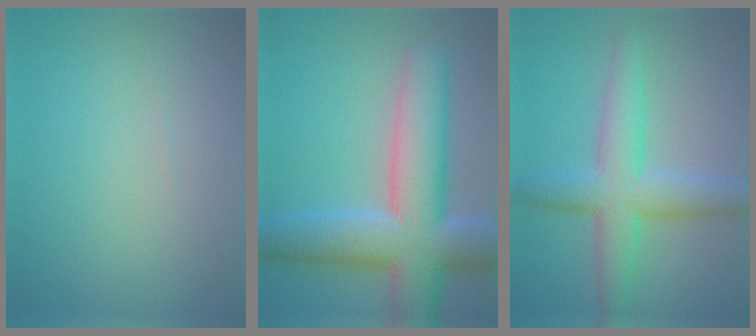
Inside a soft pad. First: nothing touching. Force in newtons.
{"total": 10.9, "press": 10.9, "slide": 0.7}
{"total": 5.8, "press": 5.8, "slide": 0.0}